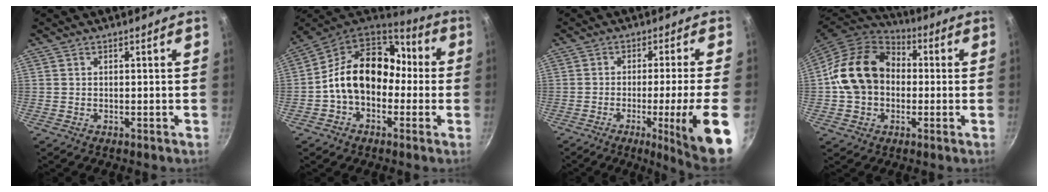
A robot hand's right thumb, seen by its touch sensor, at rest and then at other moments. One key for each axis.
{"total": 17.0, "fx": -0.7, "fy": 12.7, "fz": 11.3, "tx": -0.145, "ty": 0.052, "tz": -0.027}
{"total": 14.0, "fx": -4.2, "fy": 0.0, "fz": 13.4, "tx": -0.189, "ty": 0.007, "tz": -0.054}
{"total": 16.8, "fx": 0.3, "fy": 13.2, "fz": 10.4, "tx": -0.159, "ty": 0.037, "tz": -0.004}